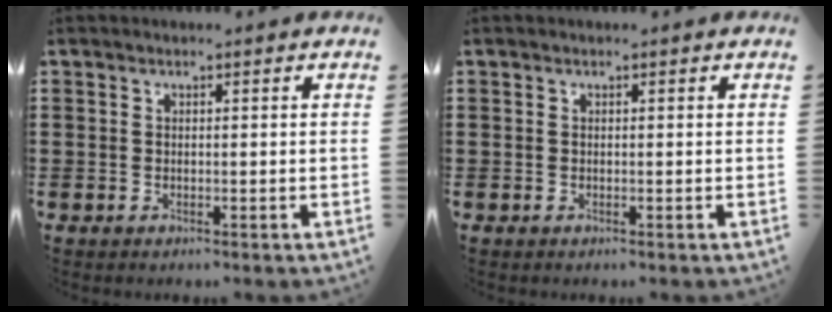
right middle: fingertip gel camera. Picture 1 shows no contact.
{"total": 0.0}